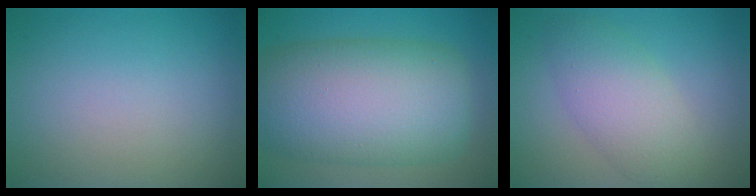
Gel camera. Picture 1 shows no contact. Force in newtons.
{"total": 13.3, "press": 13.3, "slide": 0.3}
{"total": 4.6, "press": 4.6, "slide": 0.0}